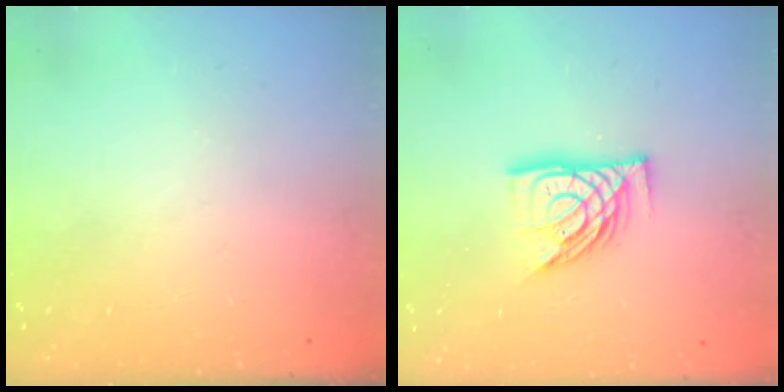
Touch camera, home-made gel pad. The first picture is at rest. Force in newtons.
{"total": 12.1, "press": 12.0, "slide": 1.4}